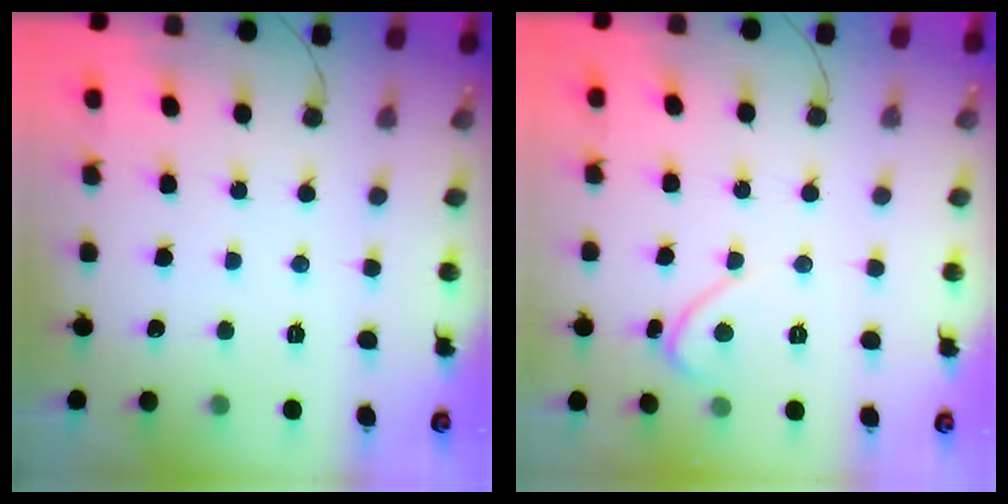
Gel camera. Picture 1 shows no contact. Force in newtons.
{"total": 2.3, "press": 2.3, "slide": 0.1}